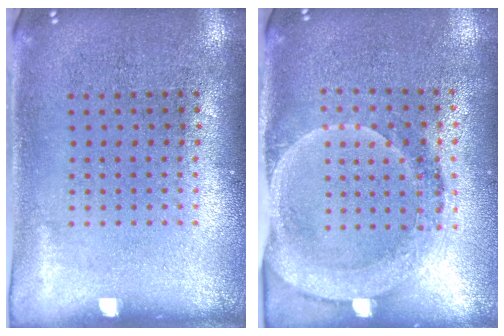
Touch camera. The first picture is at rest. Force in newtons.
{"total": 1.9, "press": 1.6, "slide": 1.0}